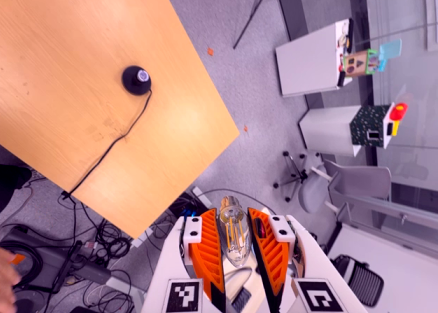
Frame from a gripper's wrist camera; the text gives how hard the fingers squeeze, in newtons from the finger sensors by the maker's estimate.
{"total": 8.4, "left": 7.6, "right": 9.3}